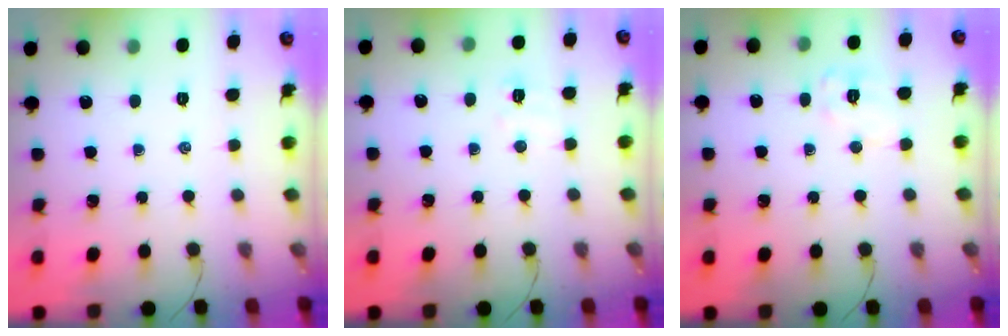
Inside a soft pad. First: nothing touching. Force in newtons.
{"total": 3.5, "press": 3.4, "slide": 1.1}
{"total": 7.5, "press": 7.4, "slide": 1.2}